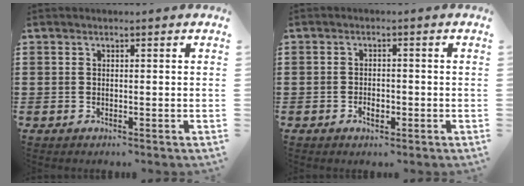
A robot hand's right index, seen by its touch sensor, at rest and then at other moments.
{"total": 2.2, "force": [-1.0, 1.2, 1.7], "torque": [-0.033, 0.001, -0.018]}